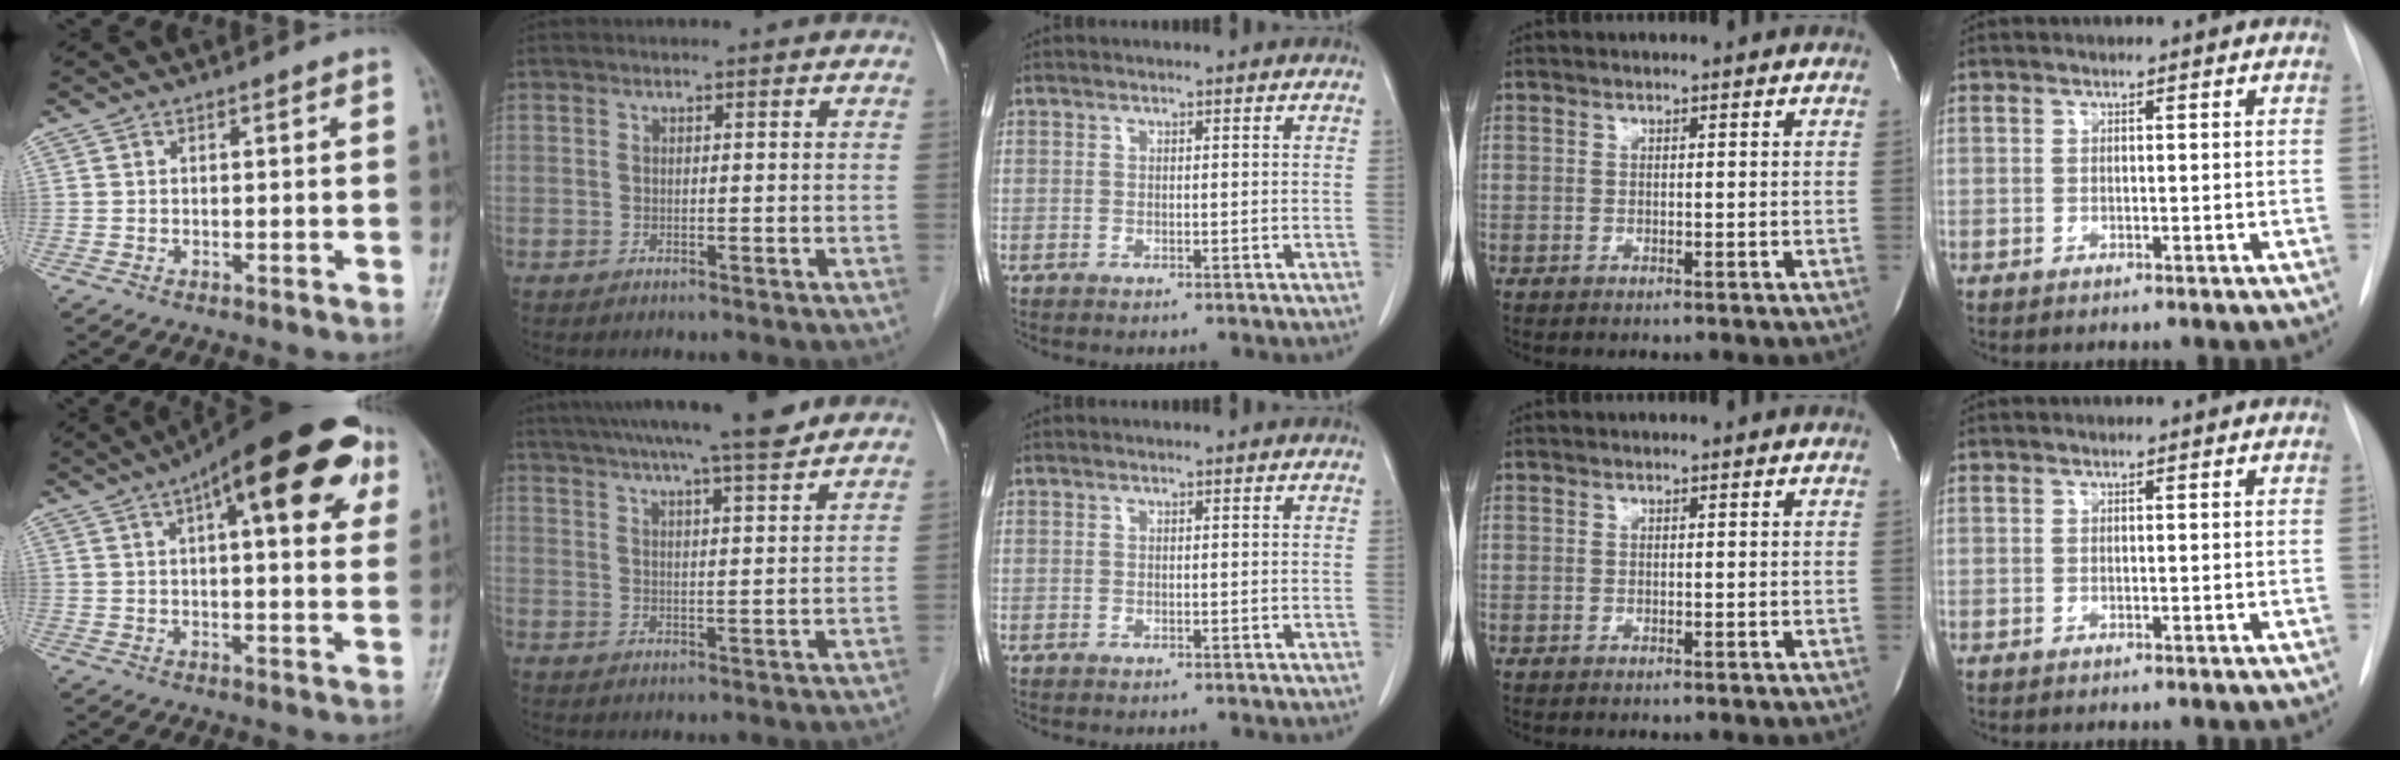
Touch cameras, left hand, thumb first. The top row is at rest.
{"thumb": {"total": 23.2, "force": [10.4, 8.0, 19.2], "torque": [-0.254, 0.014, 0.140]}, "index": {"total": 14.3, "force": [12.2, 0.4, 7.3], "torque": [-0.123, 0.019, 0.175]}}